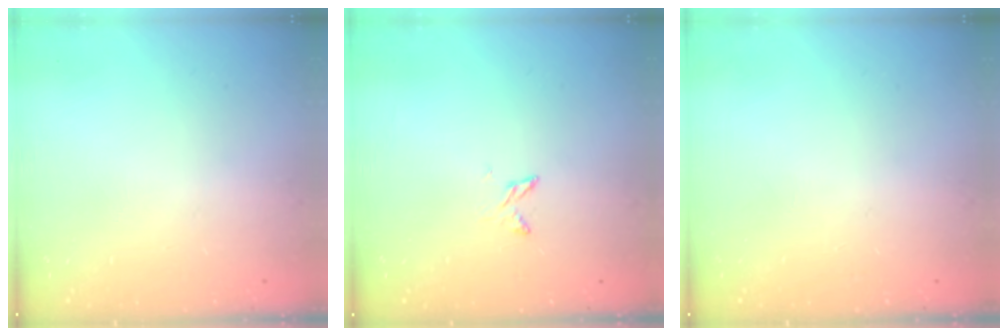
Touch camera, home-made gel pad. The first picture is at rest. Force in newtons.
{"total": 2.5, "press": 2.5, "slide": 0.5}
{"total": 0.0}